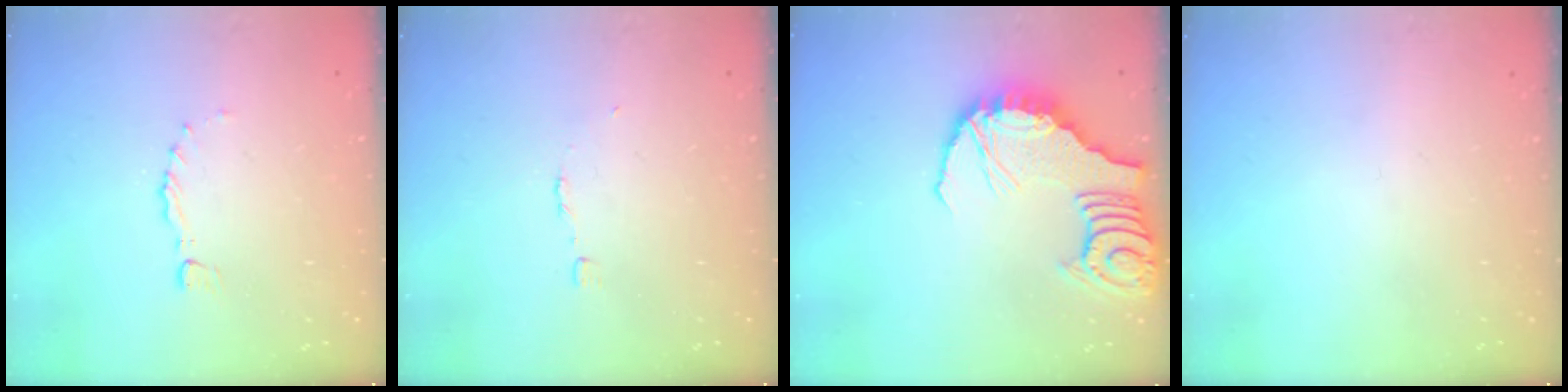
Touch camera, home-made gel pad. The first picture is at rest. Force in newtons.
{"total": 2.7, "press": 2.7, "slide": 0.2}
{"total": 13.9, "press": 13.8, "slide": 1.8}
{"total": 0.0}